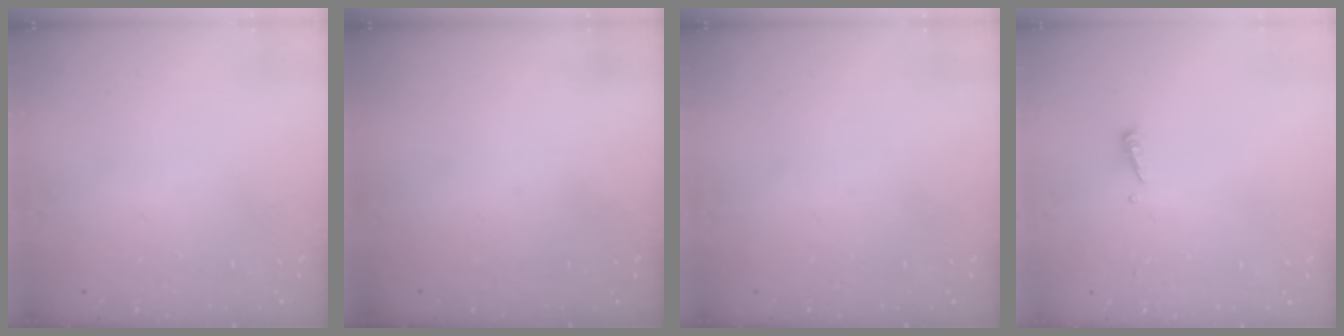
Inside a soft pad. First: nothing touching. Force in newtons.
{"total": 0.0}
{"total": 0.0}
{"total": 3.7, "press": 3.6, "slide": 0.5}